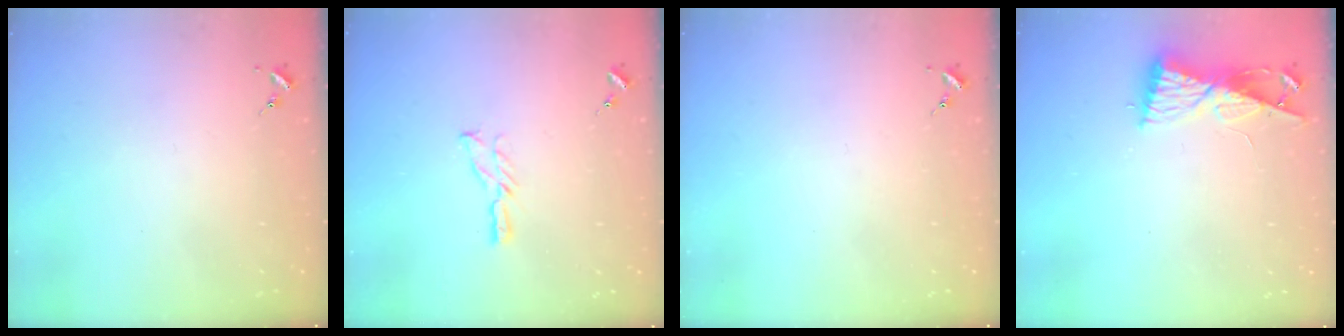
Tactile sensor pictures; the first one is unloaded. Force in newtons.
{"total": 5.0, "press": 5.0, "slide": 0.5}
{"total": 0.0}
{"total": 9.0, "press": 9.0, "slide": 0.8}